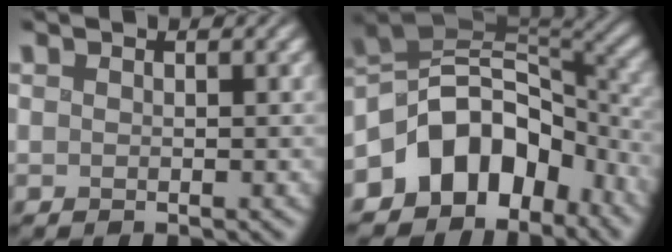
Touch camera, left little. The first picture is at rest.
{"total": 9.2, "force": [-5.2, 6.4, 4.1], "torque": [-0.054, 0.019, -0.117]}